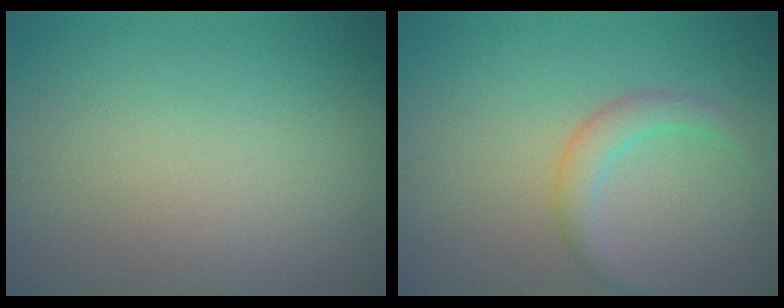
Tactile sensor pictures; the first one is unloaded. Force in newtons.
{"total": 2.4, "press": 2.4, "slide": 0.1}